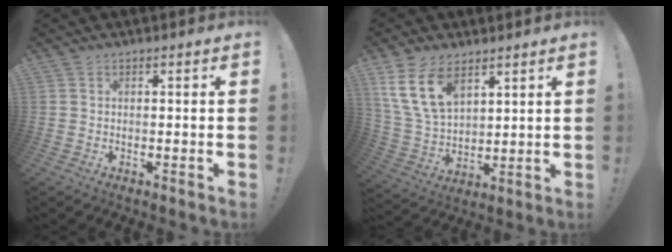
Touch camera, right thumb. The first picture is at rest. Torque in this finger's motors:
{"motor_torque": [-0.25, 0.68, 0.41, 0.04, 0.18]}